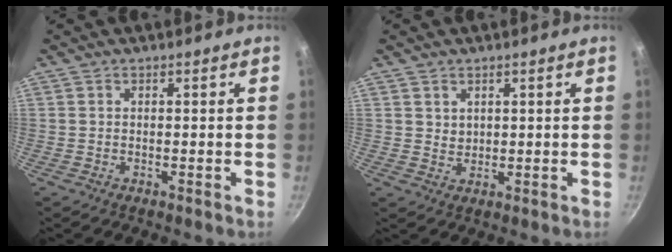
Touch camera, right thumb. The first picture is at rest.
{"total": 2.1, "force": [1.1, 1.6, 0.7], "torque": [-0.001, -0.005, 0.022]}